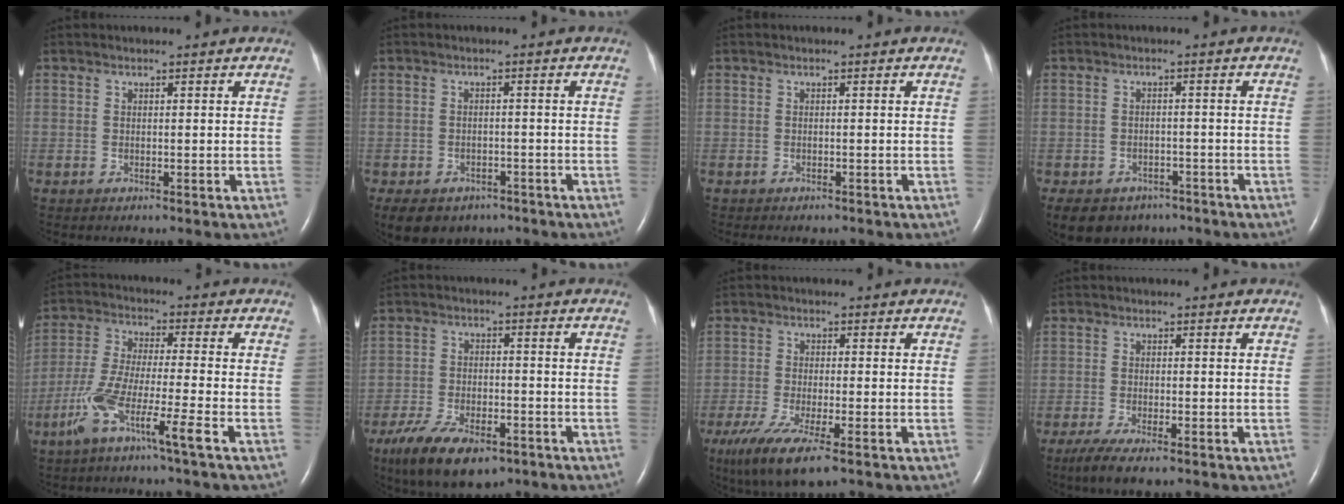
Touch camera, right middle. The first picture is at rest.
{"total": 14.2, "force": [-8.5, 10.1, 5.2], "torque": [-0.156, -0.009, -0.101]}
{"total": 2.8, "force": [-2.4, 1.0, 1.1], "torque": [-0.016, -0.005, -0.022]}
{"total": 11.3, "force": [-7.5, 7.8, 3.5], "torque": [-0.093, -0.008, -0.092]}
{"total": 9.2, "force": [-5.1, -0.5, 7.6], "torque": [-0.159, -0.010, -0.102]}
{"total": 11.2, "force": [-7.2, 4.6, 7.2], "torque": [-0.133, -0.013, -0.118]}
{"total": 9.4, "force": [-5.9, 1.7, 7.2], "torque": [-0.138, -0.028, -0.098]}
{"total": 5.6, "force": [-3.8, 1.2, 3.9], "torque": [-0.077, -0.016, -0.059]}